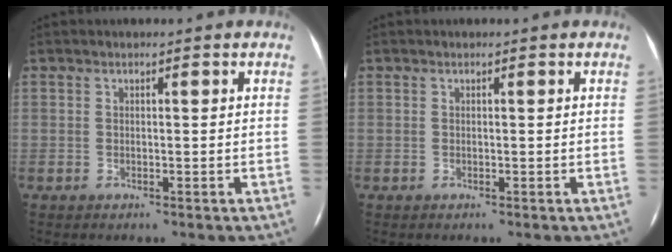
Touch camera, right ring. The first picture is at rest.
{"total": 0.0}